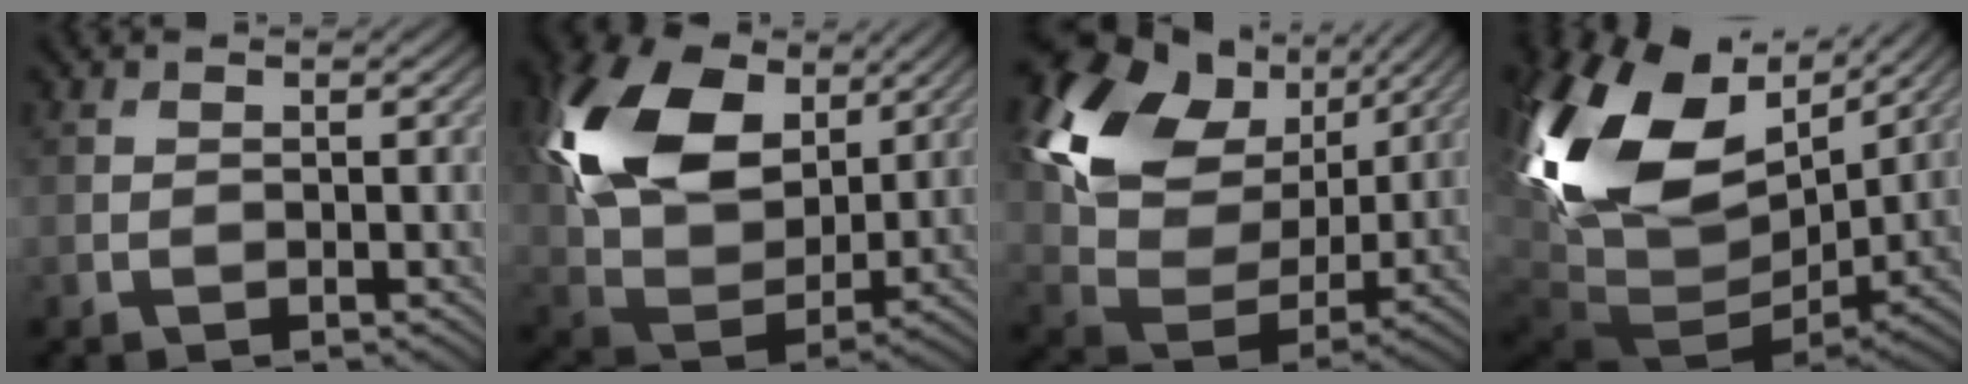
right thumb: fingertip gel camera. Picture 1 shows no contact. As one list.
[{"total": 16.5, "force": [5.8, 10.8, 11.0], "torque": [-0.253, 0.020, 0.106]}, {"total": 16.0, "force": [6.4, 10.9, 9.7], "torque": [-0.225, 0.015, 0.123]}, {"total": 20.4, "force": [4.9, 13.4, 14.6], "torque": [-0.317, -0.004, 0.111]}]